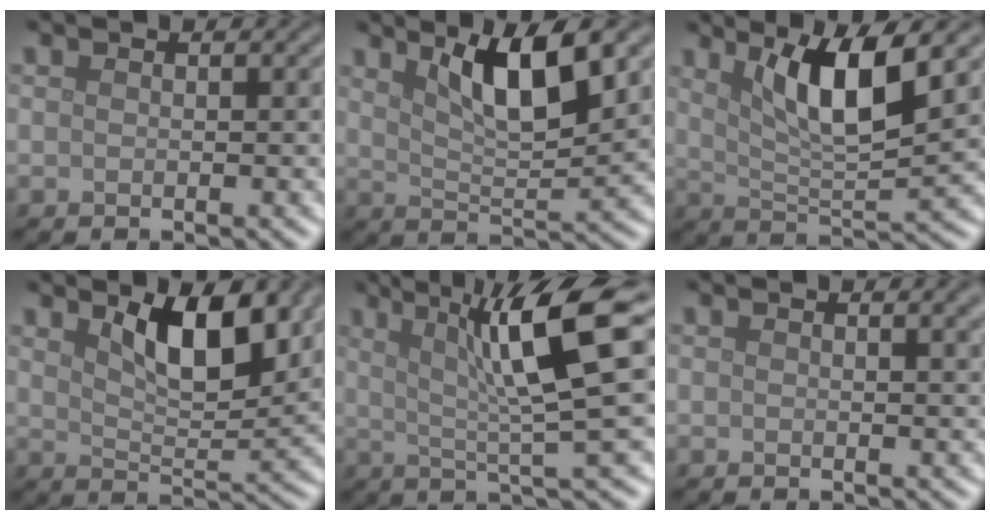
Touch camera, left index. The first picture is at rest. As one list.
[{"total": 6.5, "force": [3.3, 1.7, 5.3], "torque": [-0.088, -0.003, 0.057]}, {"total": 6.7, "force": [3.0, 1.5, 5.8], "torque": [-0.099, -0.006, 0.055]}, {"total": 6.3, "force": [3.2, 2.4, 4.9], "torque": [-0.082, -0.005, 0.050]}, {"total": 9.6, "force": [2.7, 1.6, 9.0], "torque": [-0.130, 0.009, 0.045]}, {"total": 2.4, "force": [1.3, 0.9, 1.8], "torque": [-0.007, 0.007, 0.013]}]